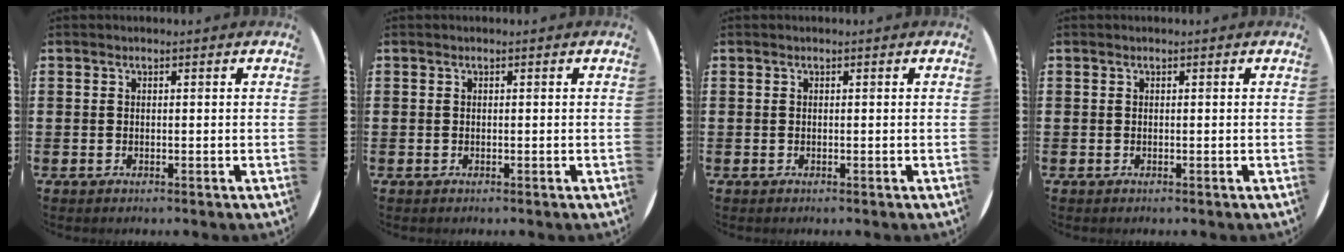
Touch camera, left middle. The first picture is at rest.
{"total": 0.0}
{"total": 0.0}
{"total": 0.0}